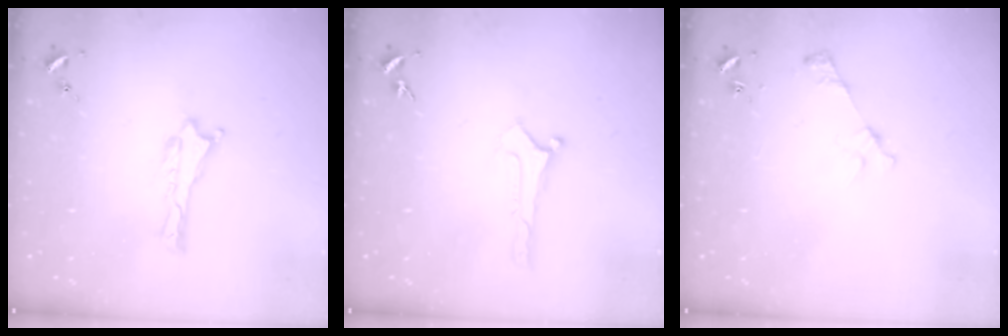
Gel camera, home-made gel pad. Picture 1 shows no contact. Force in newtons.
{"total": 0.0}
{"total": 3.3, "press": 3.3, "slide": 0.3}